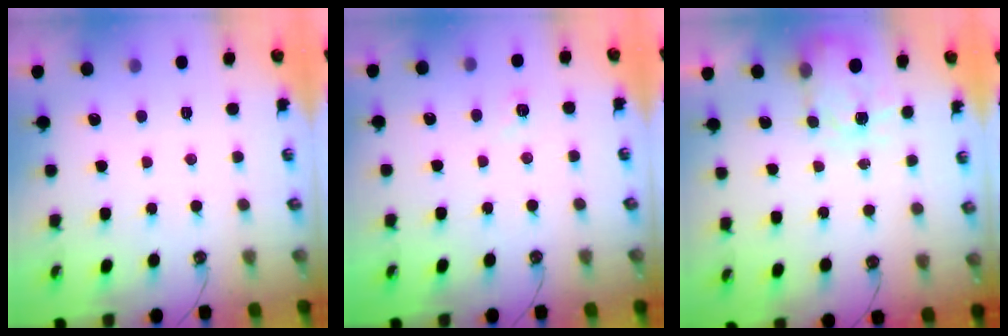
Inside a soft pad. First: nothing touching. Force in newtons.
{"total": 3.3, "press": 3.3, "slide": 0.4}
{"total": 3.8, "press": 3.8, "slide": 0.6}